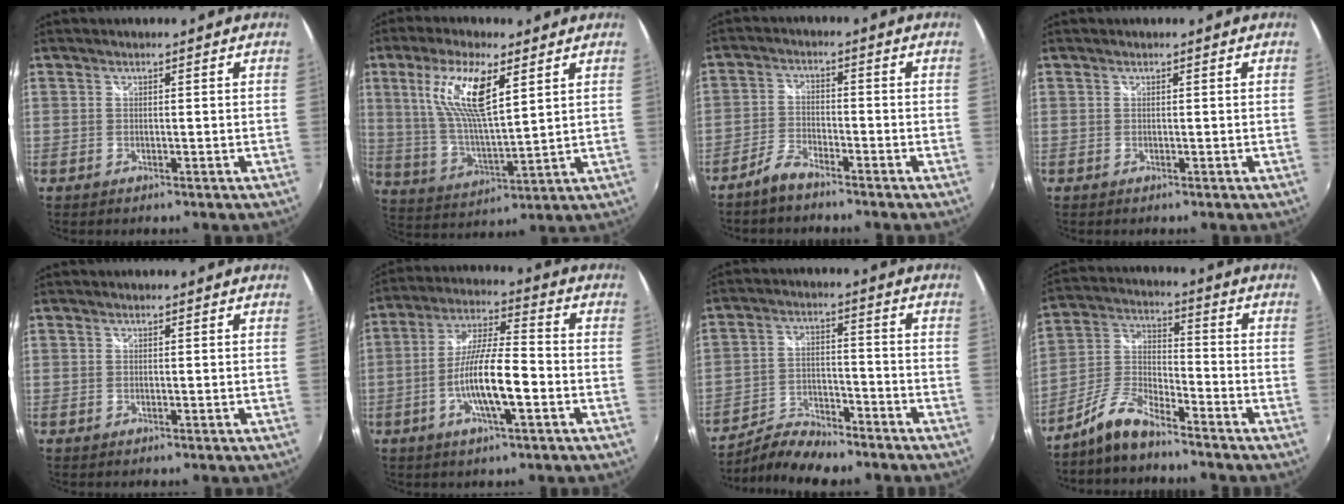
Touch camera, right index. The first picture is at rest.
{"total": 13.8, "force": [5.8, 3.7, 12.0], "torque": [-0.233, 0.005, 0.120]}
{"total": 4.3, "force": [-3.6, 1.2, 1.9], "torque": [-0.056, 0.006, -0.075]}
{"total": 0.0}
{"total": 0.0}
{"total": 11.6, "force": [-3.8, 2.2, 10.7], "torque": [-0.209, -0.003, -0.071]}
{"total": 9.9, "force": [-8.9, 2.6, 3.6], "torque": [-0.087, 0.000, -0.156]}
{"total": 8.4, "force": [-6.8, 2.0, 4.4], "torque": [-0.110, 0.021, -0.140]}